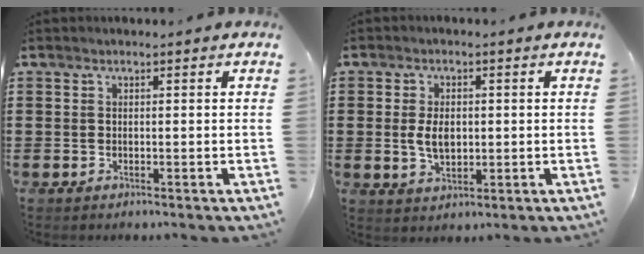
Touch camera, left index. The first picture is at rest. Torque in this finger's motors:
{"motor_torque": [0.83, 0.76, 0.49, 0.11]}